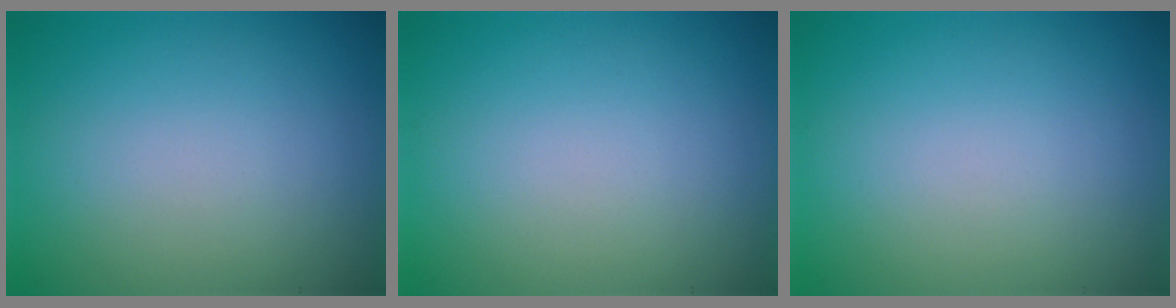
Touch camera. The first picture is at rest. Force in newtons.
{"total": 0.0}
{"total": 0.0}